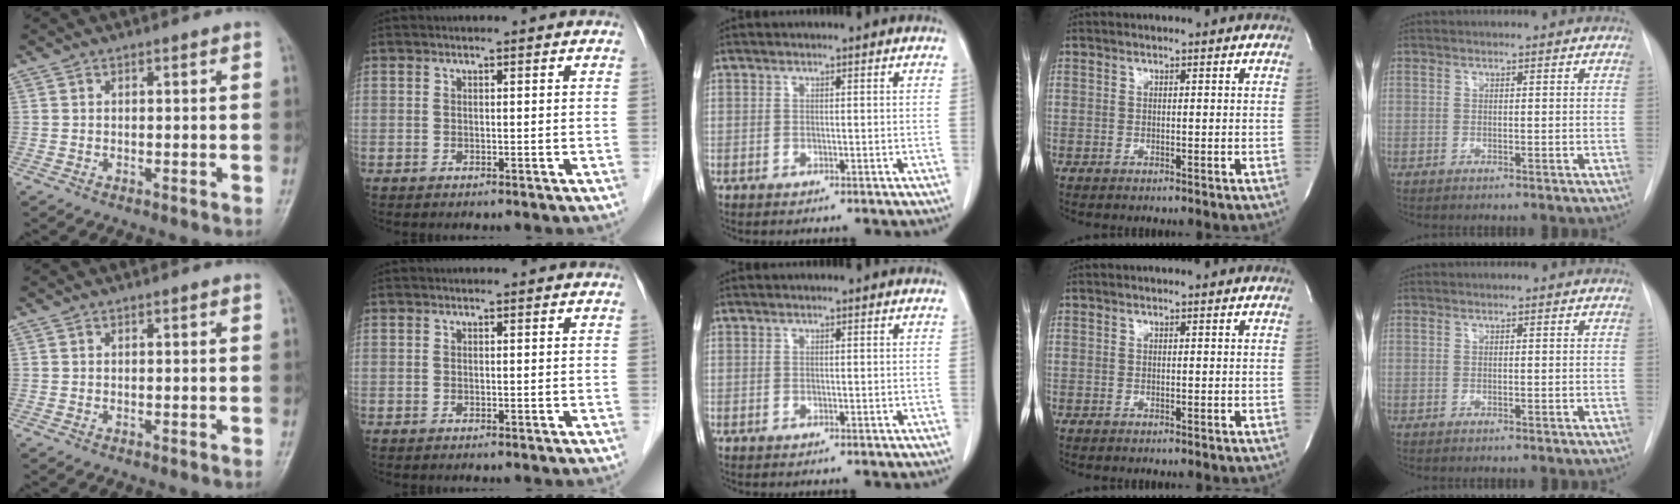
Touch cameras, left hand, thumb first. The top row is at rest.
{}